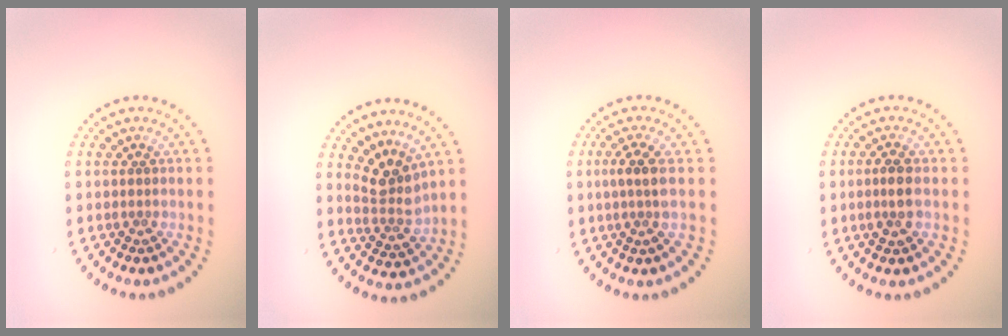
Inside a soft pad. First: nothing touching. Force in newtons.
{"total": 3.2, "press": 2.3, "slide": 2.2}
{"total": 2.3, "press": 1.8, "slide": 1.4}
{"total": 2.1, "press": 2.0, "slide": 0.5}